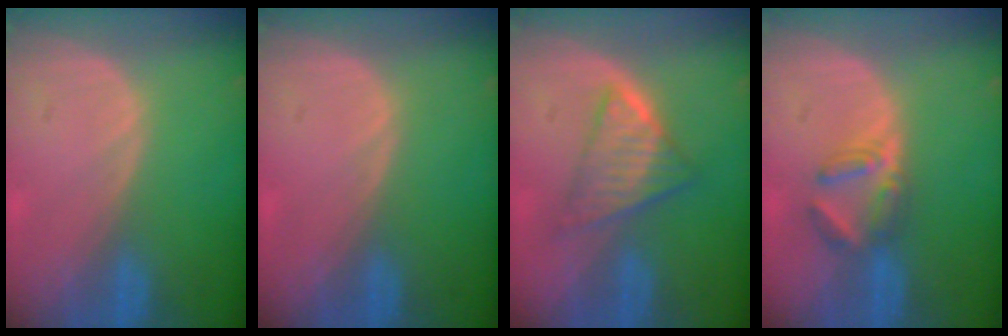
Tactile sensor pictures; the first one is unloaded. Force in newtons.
{"total": 0.0}
{"total": 5.9, "press": 5.7, "slide": 1.8}
{"total": 4.4, "press": 4.3, "slide": 1.1}